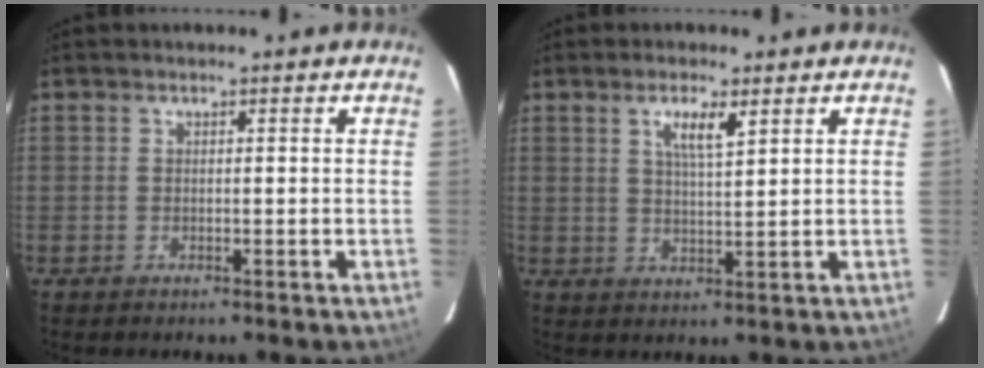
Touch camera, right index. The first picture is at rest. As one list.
[{"total": 4.5, "force": [2.4, 0.8, 3.8], "torque": [-0.067, 0.000, 0.043]}]